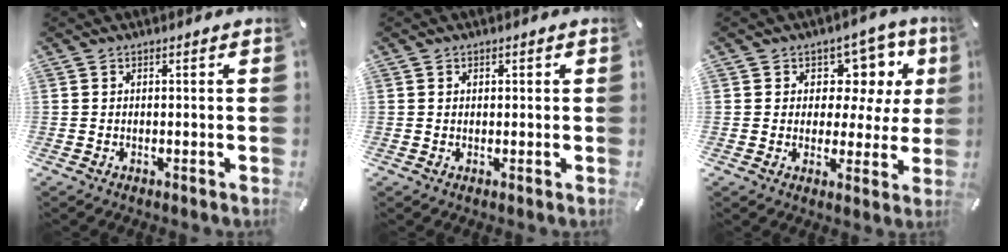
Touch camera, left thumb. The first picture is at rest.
{"total": 0.9, "force": [0.2, 0.9, 0.1], "torque": [0.005, 0.001, 0.001]}
{"total": 10.2, "force": [4.3, 7.8, 4.9], "torque": [-0.057, -0.032, 0.076]}